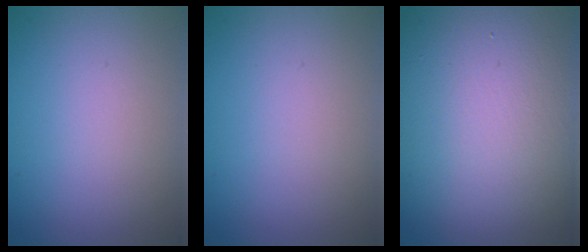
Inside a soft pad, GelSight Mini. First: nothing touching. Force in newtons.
{"total": 0.0}
{"total": 16.3, "press": 16.2, "slide": 1.4}